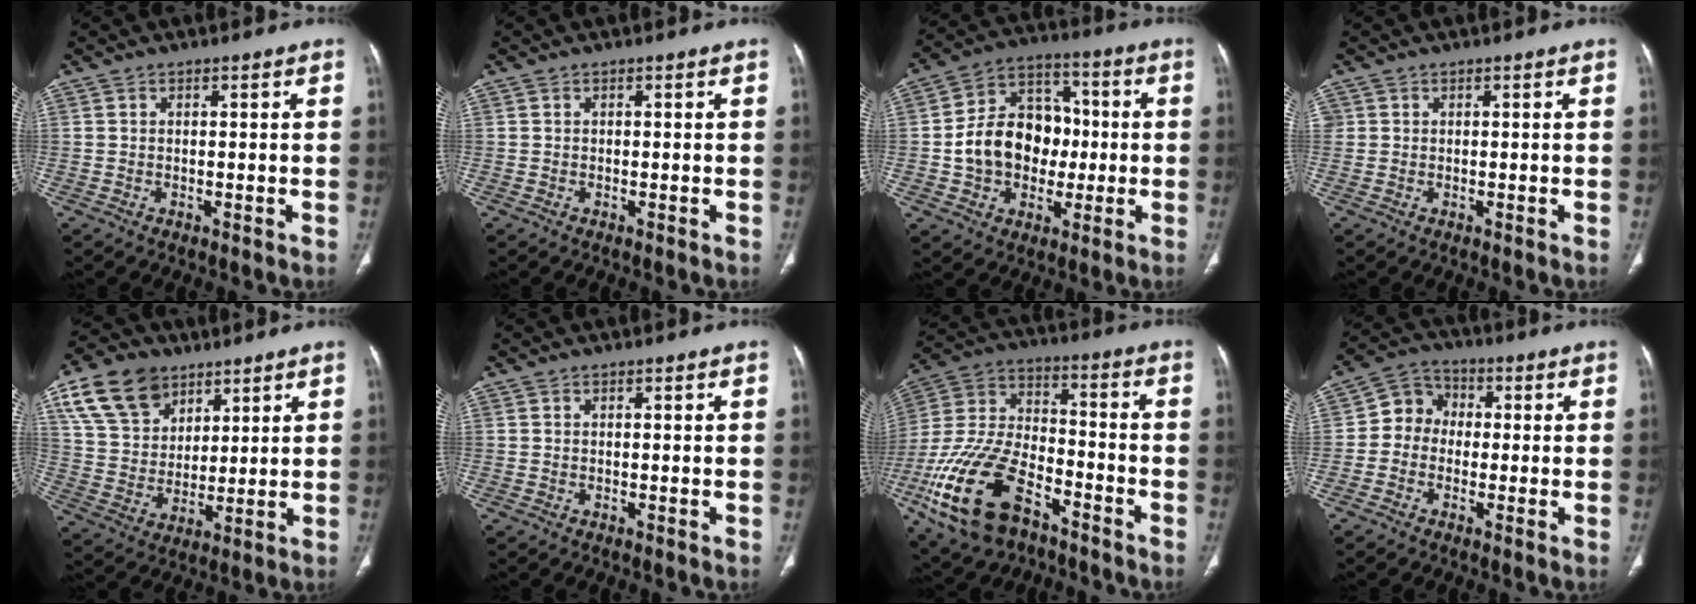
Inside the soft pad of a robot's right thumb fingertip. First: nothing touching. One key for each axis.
{"total": 0.0}
{"total": 15.6, "fx": -1.2, "fy": 12.2, "fz": 9.7, "tx": -0.120, "ty": 0.036, "tz": -0.018}
{"total": 0.8, "fx": 0.2, "fy": 0.8, "fz": 0.1, "tx": 0.008, "ty": 0.003, "tz": 0.002}
{"total": 15.3, "fx": 8.4, "fy": 10.5, "fz": 7.3, "tx": -0.117, "ty": -0.016, "tz": 0.163}
{"total": 0.0}
{"total": 22.0, "fx": -11.2, "fy": 11.5, "fz": 15.0, "tx": -0.322, "ty": 0.043, "tz": -0.205}
{"total": 6.7, "fx": -0.5, "fy": 5.9, "fz": 3.2, "tx": -0.028, "ty": 0.024, "tz": -0.028}